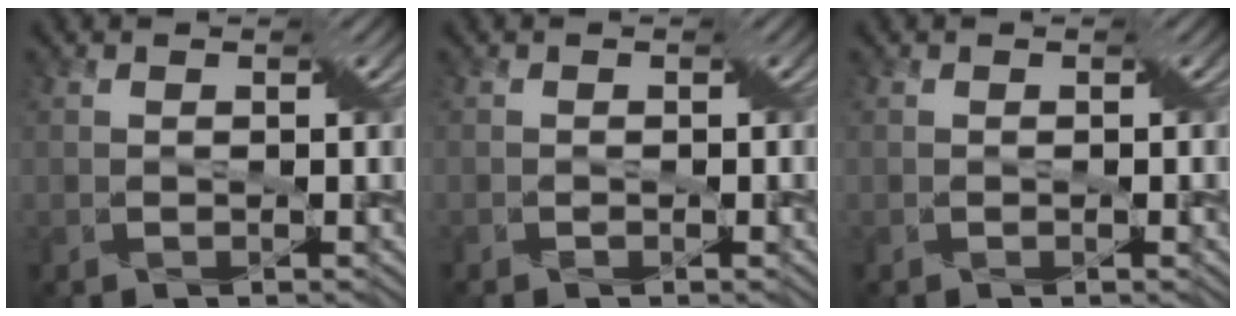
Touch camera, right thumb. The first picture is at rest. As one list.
[{"total": 1.1, "force": [-0.6, 0.6, 0.8], "torque": [-0.013, -0.001, -0.010]}, {"total": 0.9, "force": [-0.2, 0.3, 0.8], "torque": [-0.011, 0.001, -0.005]}]